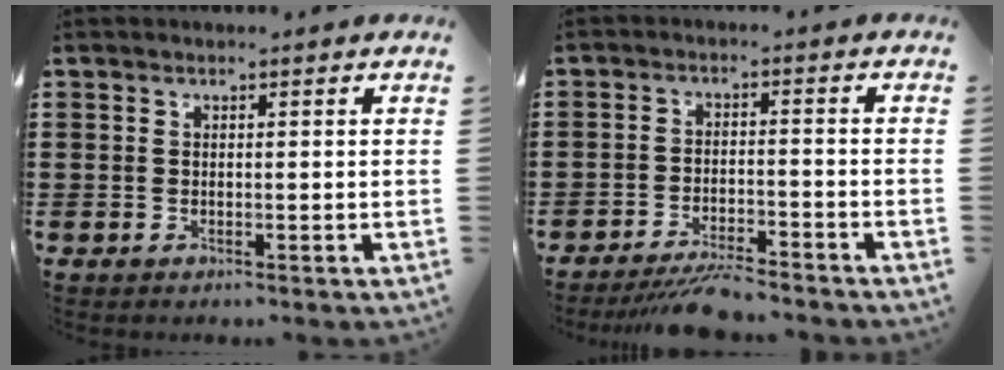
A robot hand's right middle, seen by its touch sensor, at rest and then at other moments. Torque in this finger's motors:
{"motor_torque": [0.57, 0.02, 0.19, 0.12]}